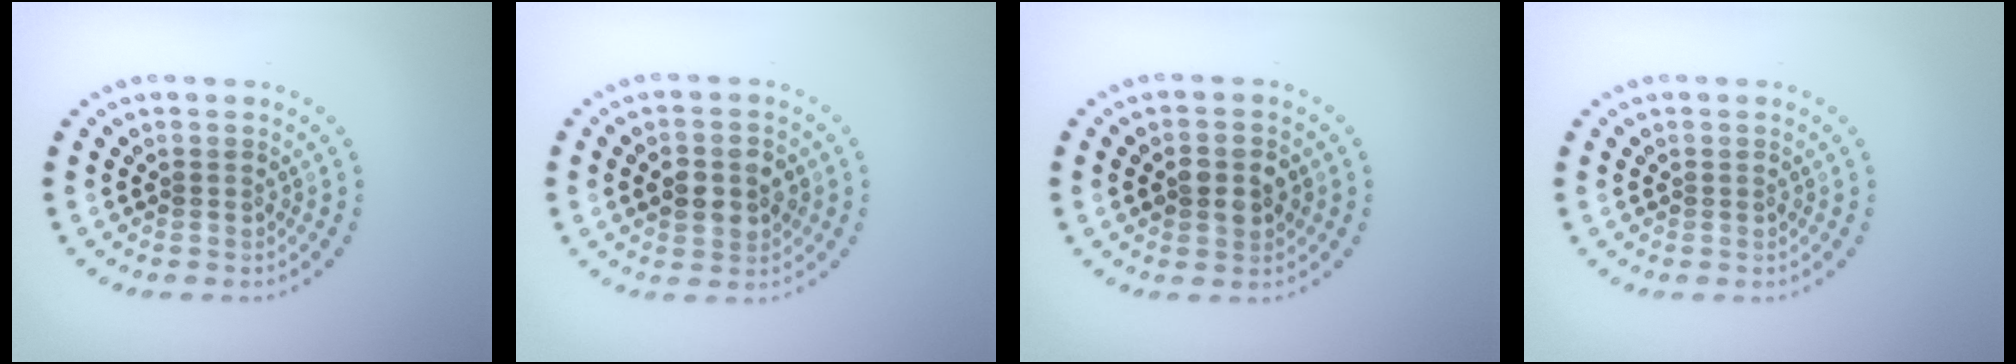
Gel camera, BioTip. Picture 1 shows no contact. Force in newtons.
{"total": 3.2, "press": 3.1, "slide": 0.2}
{"total": 2.9, "press": 2.9, "slide": 0.1}
{"total": 0.0}